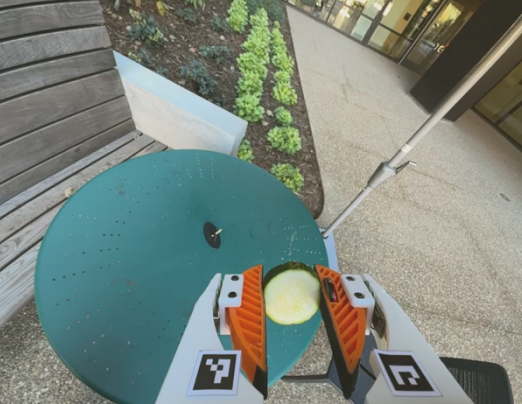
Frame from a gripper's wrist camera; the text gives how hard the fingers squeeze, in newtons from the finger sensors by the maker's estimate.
{"total": 13.6, "left": 13.8, "right": 13.4}